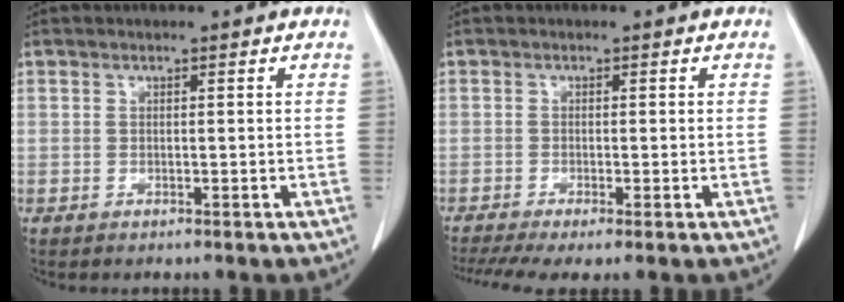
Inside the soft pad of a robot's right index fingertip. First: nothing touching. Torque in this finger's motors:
{"motor_torque": [0.73, -0.75, 0.16, 0.07]}